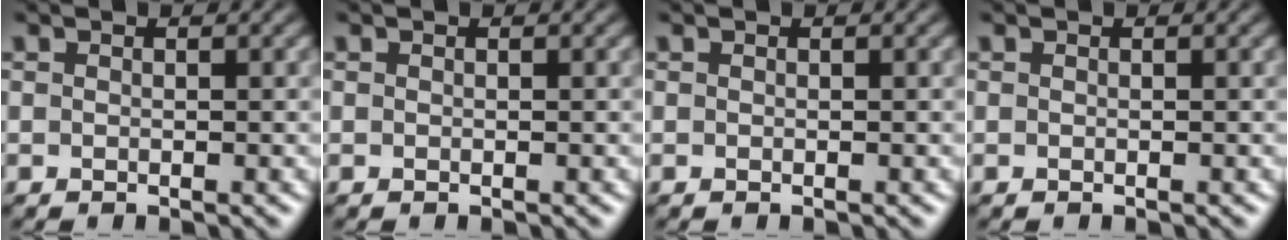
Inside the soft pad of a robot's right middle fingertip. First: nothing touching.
{"total": 0.0}
{"total": 0.0}
{"total": 0.0}